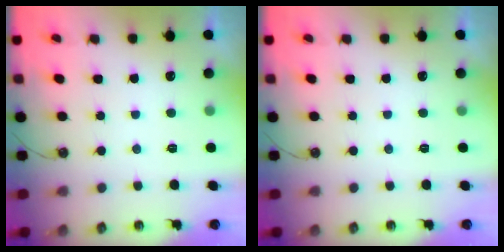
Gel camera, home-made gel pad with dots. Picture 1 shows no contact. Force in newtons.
{"total": 0.0}